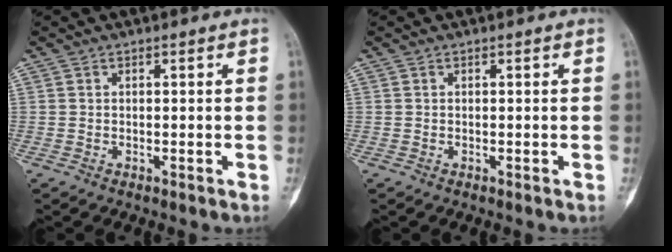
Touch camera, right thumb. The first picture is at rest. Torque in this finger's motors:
{"motor_torque": [0.00, 0.00, 0.09, -0.04, 0.01]}